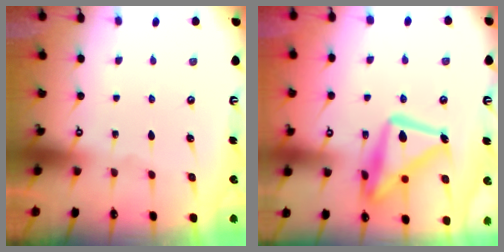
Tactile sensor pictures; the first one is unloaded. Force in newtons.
{"total": 17.9, "press": 17.9, "slide": 1.2}